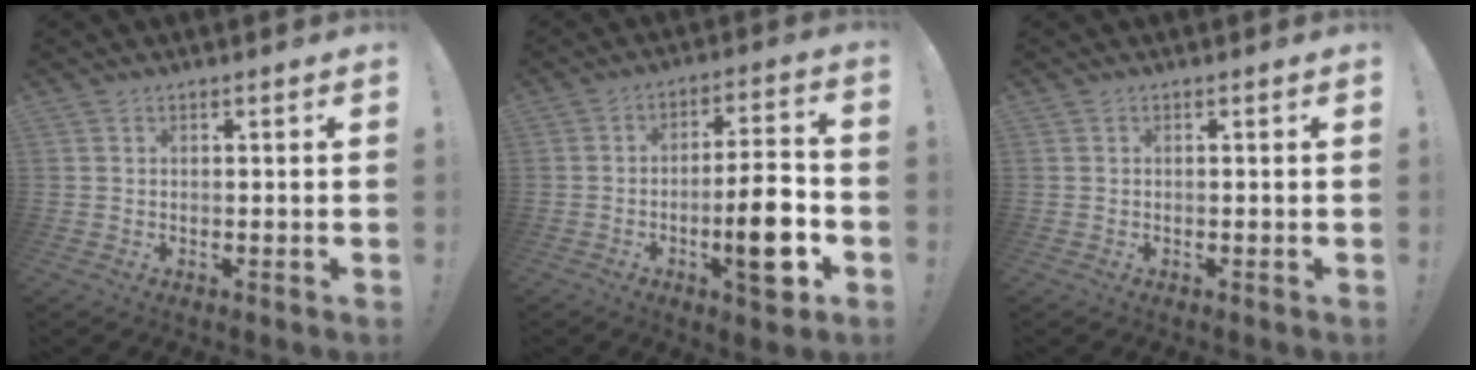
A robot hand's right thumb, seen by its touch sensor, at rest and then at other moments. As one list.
[{"total": 13.9, "force": [-4.5, 3.2, 12.8], "torque": [-0.186, 0.008, -0.076]}, {"total": 0.0}]